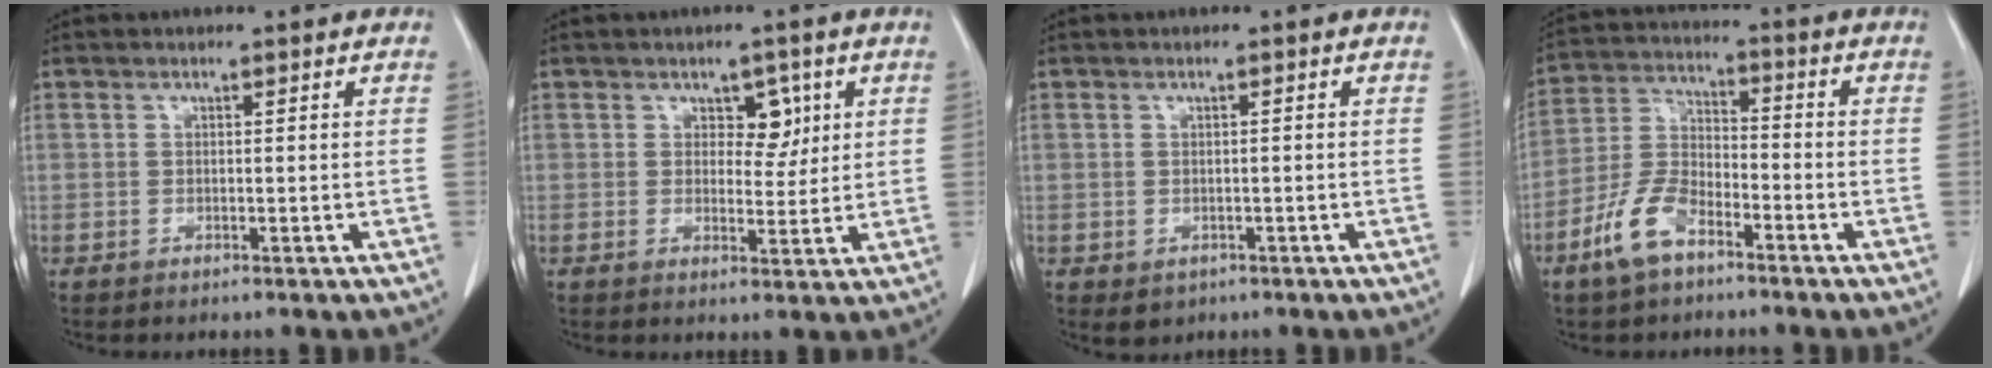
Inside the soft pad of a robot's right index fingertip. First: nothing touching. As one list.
[{"total": 3.9, "force": [1.6, 2.4, 2.6], "torque": [-0.027, 0.003, 0.023]}, {"total": 1.8, "force": [-0.8, 1.5, 0.7], "torque": [-0.008, 0.000, 0.000]}, {"total": 8.8, "force": [-5.5, 4.0, 5.6], "torque": [-0.133, 0.005, -0.112]}]